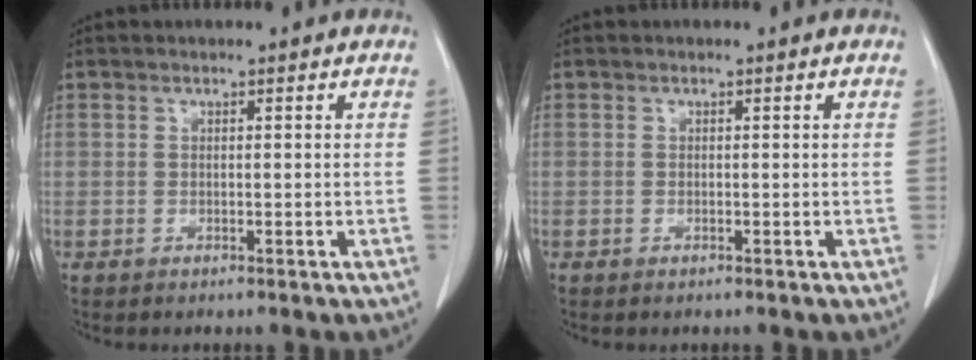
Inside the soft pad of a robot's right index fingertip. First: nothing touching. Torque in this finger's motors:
{"motor_torque": [-0.03, -0.02, 0.04, 0.01]}